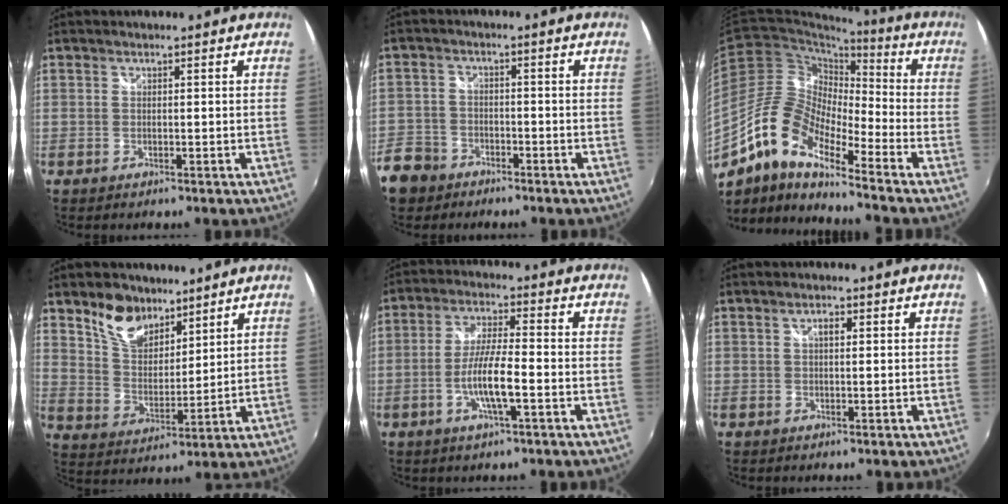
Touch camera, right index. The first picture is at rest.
{"total": 9.5, "force": [-5.5, 7.3, 2.6], "torque": [-0.089, 0.015, -0.102]}
{"total": 13.9, "force": [-8.7, 4.6, 9.8], "torque": [-0.176, 0.008, -0.185]}
{"total": 10.2, "force": [7.3, 5.5, 4.5], "torque": [-0.082, 0.008, 0.139]}
{"total": 8.1, "force": [-2.9, 1.0, 7.5], "torque": [-0.149, -0.004, -0.054]}
{"total": 1.7, "force": [0.5, 0.8, 1.4], "torque": [-0.023, 0.005, 0.006]}